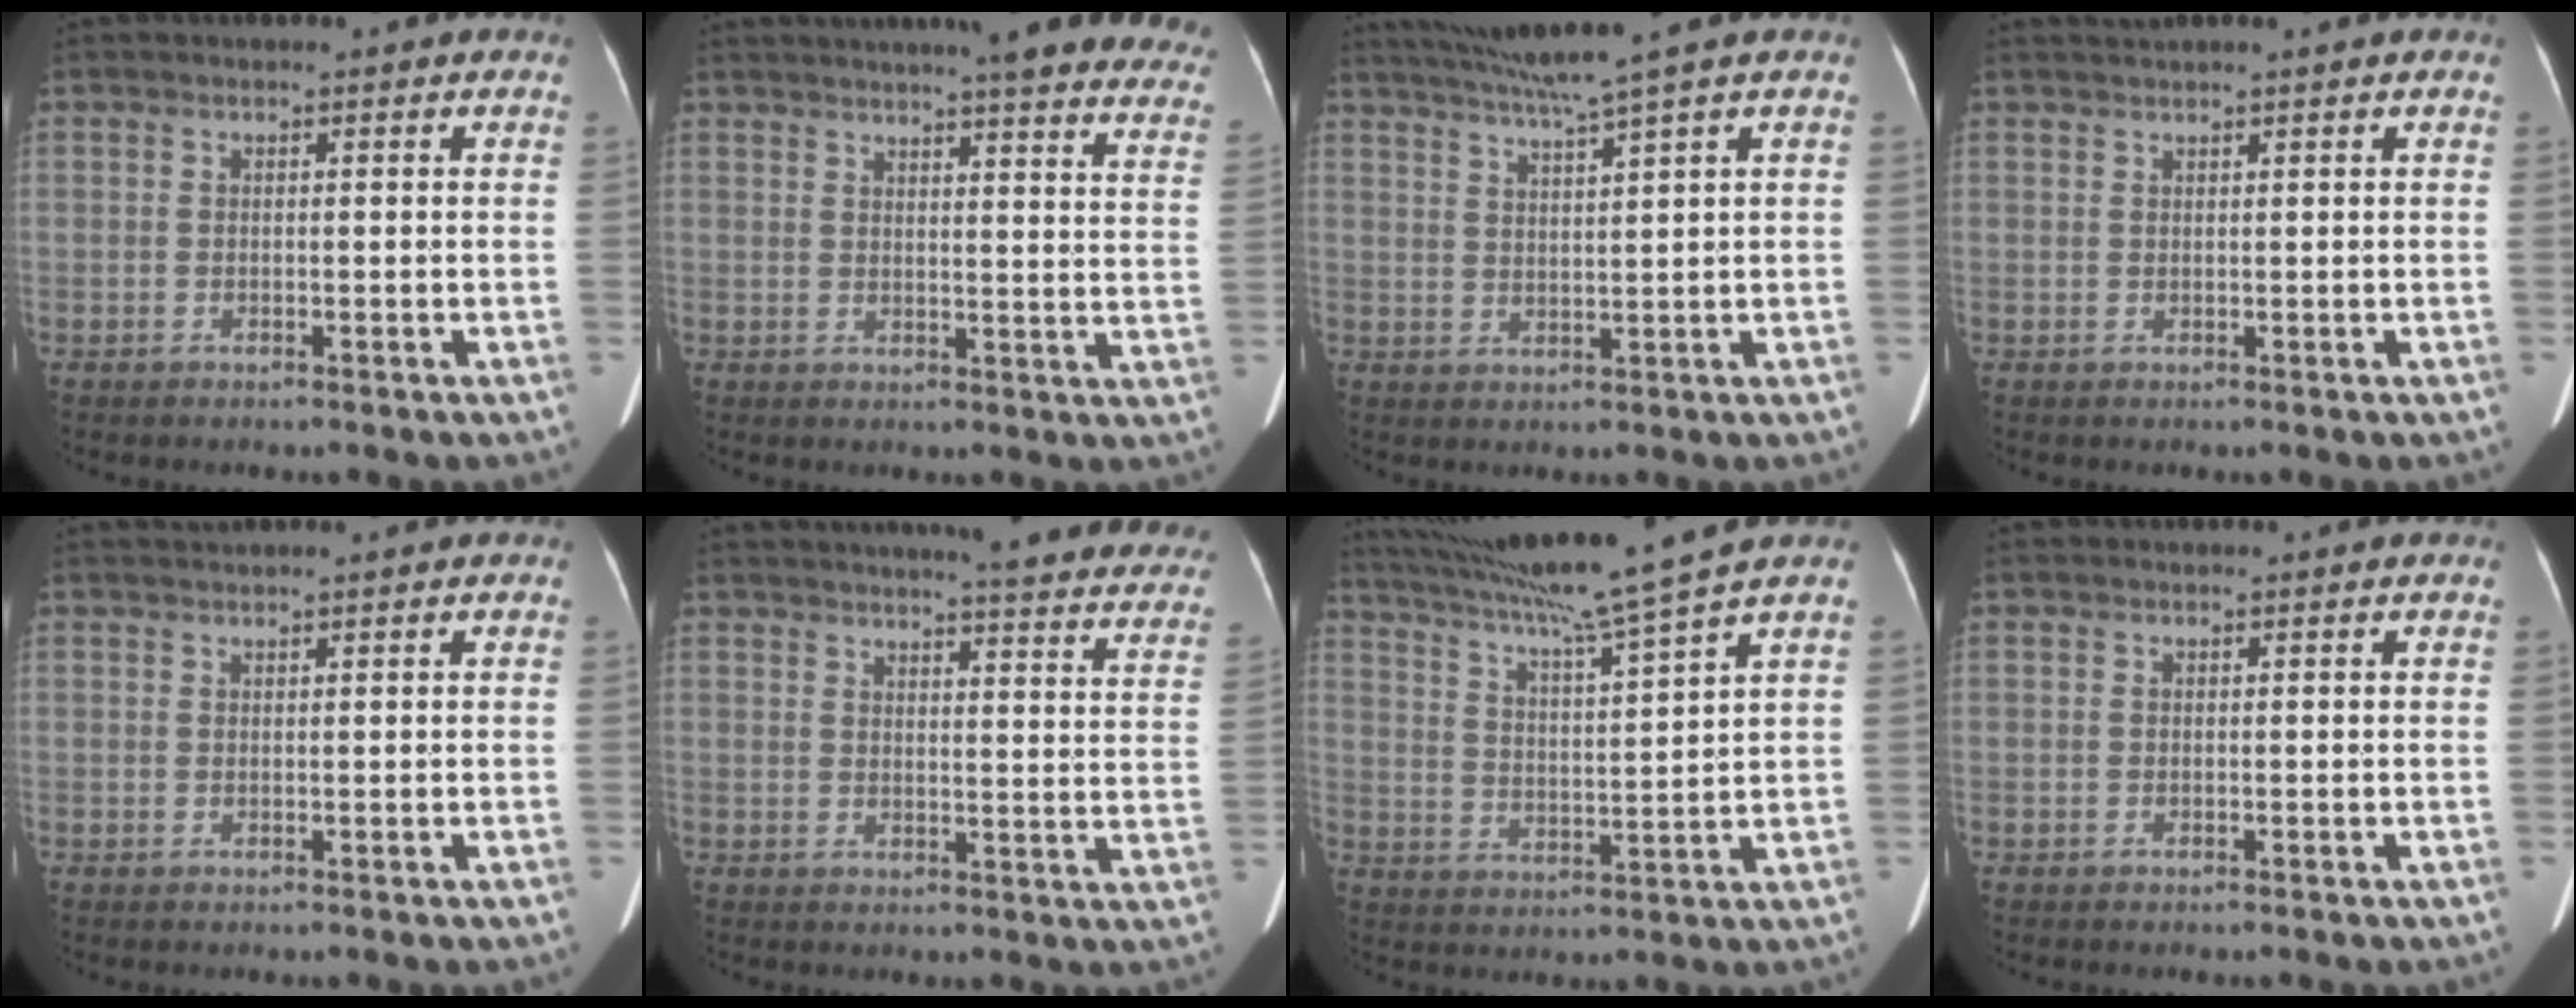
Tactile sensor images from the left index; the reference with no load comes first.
{"total": 26.3, "force": [23.5, 2.7, 11.7], "torque": [-0.151, -0.054, 0.259]}
{"total": 7.0, "force": [5.6, -2.0, 3.7], "torque": [-0.065, 0.006, 0.102]}
{"total": 2.1, "force": [1.9, -0.4, 0.8], "torque": [-0.011, 0.025, 0.039]}
{"total": 1.7, "force": [1.5, -0.3, 0.6], "torque": [-0.008, 0.022, 0.034]}
{"total": 27.8, "force": [25.4, 2.9, 10.9], "torque": [-0.144, -0.073, 0.281]}
{"total": 14.3, "force": [12.0, -3.0, 7.2], "torque": [-0.126, -0.012, 0.196]}
{"total": 0.0}